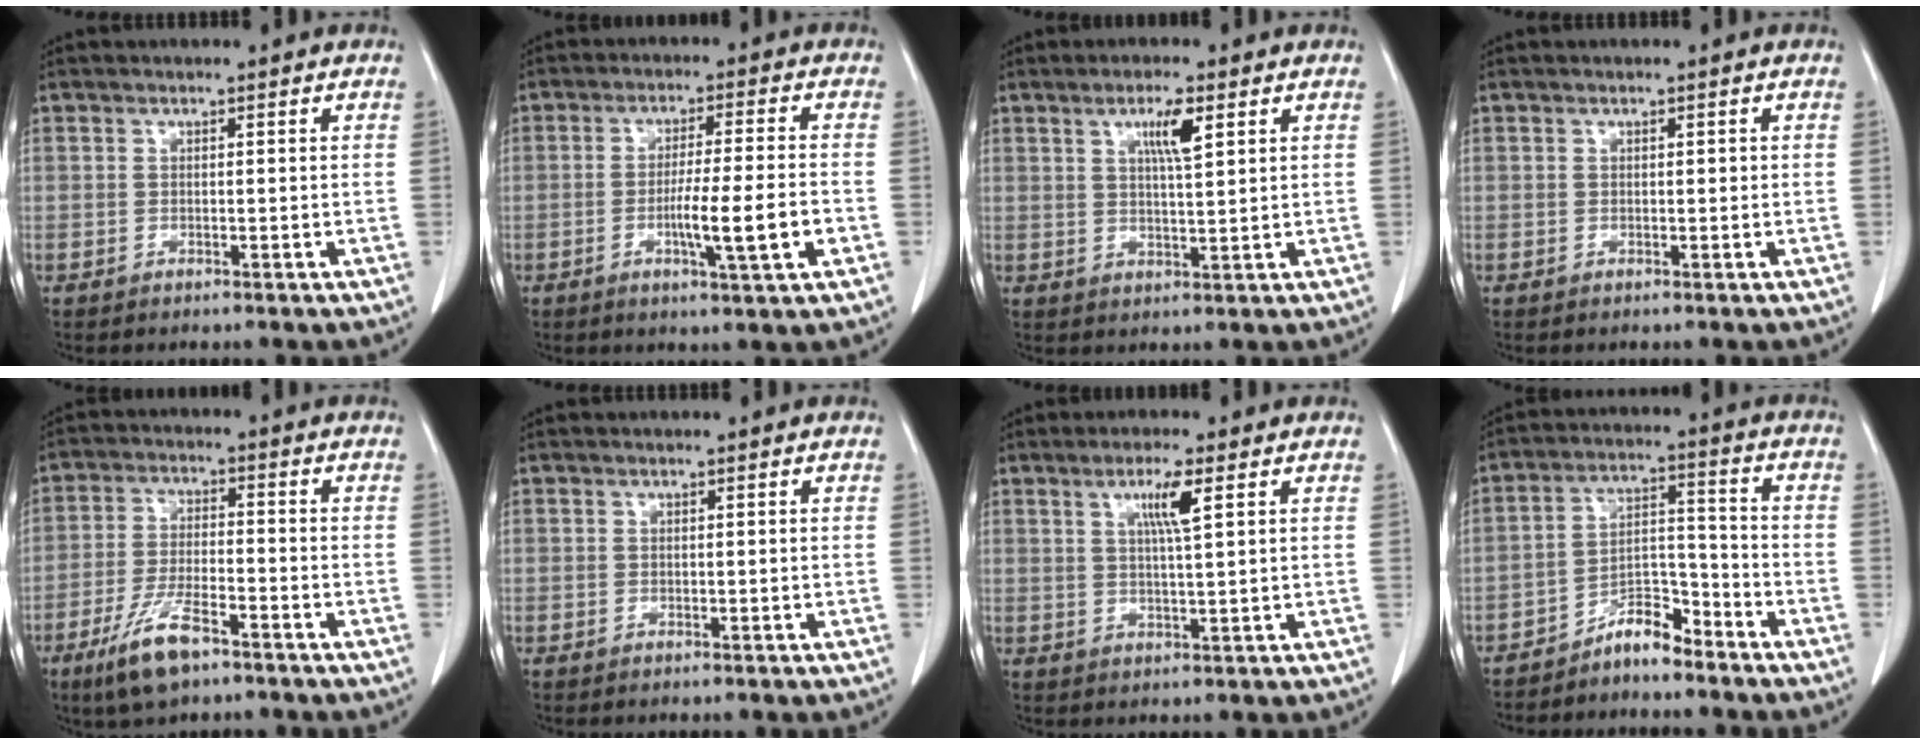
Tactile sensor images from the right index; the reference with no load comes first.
{"total": 8.6, "force": [-2.5, -0.2, 8.3], "torque": [-0.137, -0.010, -0.042]}
{"total": 4.8, "force": [2.2, 0.4, 4.2], "torque": [-0.073, -0.001, 0.039]}
{"total": 0.5, "force": [0.0, 0.0, 0.5], "torque": [-0.007, 0.001, 0.000]}
{"total": 8.8, "force": [-5.7, 2.0, 6.4], "torque": [-0.131, -0.014, -0.102]}
{"total": 0.0}
{"total": 4.5, "force": [1.9, -0.2, 4.1], "torque": [-0.072, -0.002, 0.034]}
{"total": 6.0, "force": [-5.3, 1.6, 2.4], "torque": [-0.037, 0.016, -0.097]}